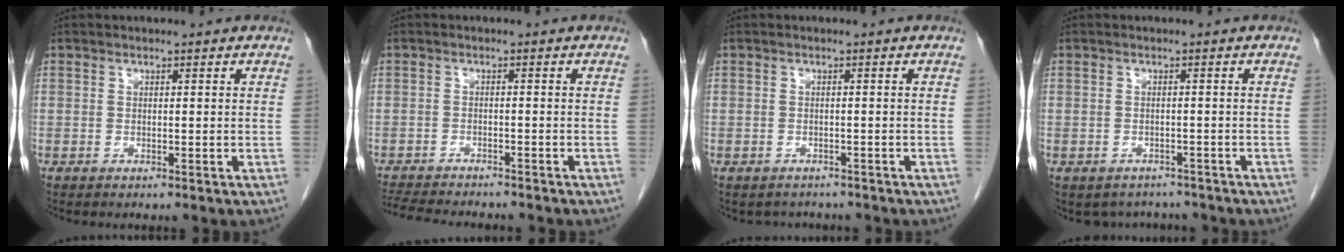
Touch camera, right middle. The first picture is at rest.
{"total": 10.4, "force": [-9.5, 1.5, 3.9], "torque": [-0.068, -0.012, -0.138]}
{"total": 2.6, "force": [-2.3, 1.2, -0.1], "torque": [-0.006, 0.000, -0.032]}
{"total": 5.2, "force": [-4.6, 2.4, 0.3], "torque": [0.003, 0.009, -0.056]}